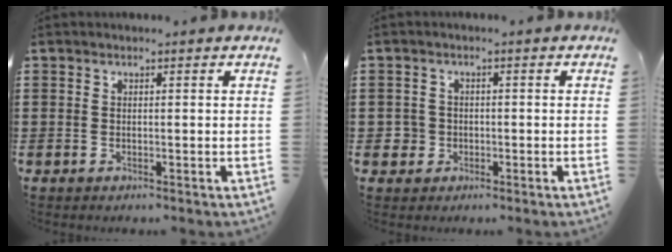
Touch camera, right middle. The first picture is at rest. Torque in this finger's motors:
{"motor_torque": [-0.05, 0.01, -0.02, -0.01]}